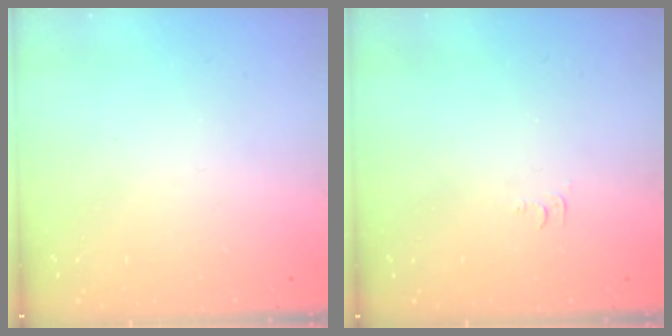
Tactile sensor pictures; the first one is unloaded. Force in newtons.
{"total": 3.1, "press": 3.1, "slide": 0.4}